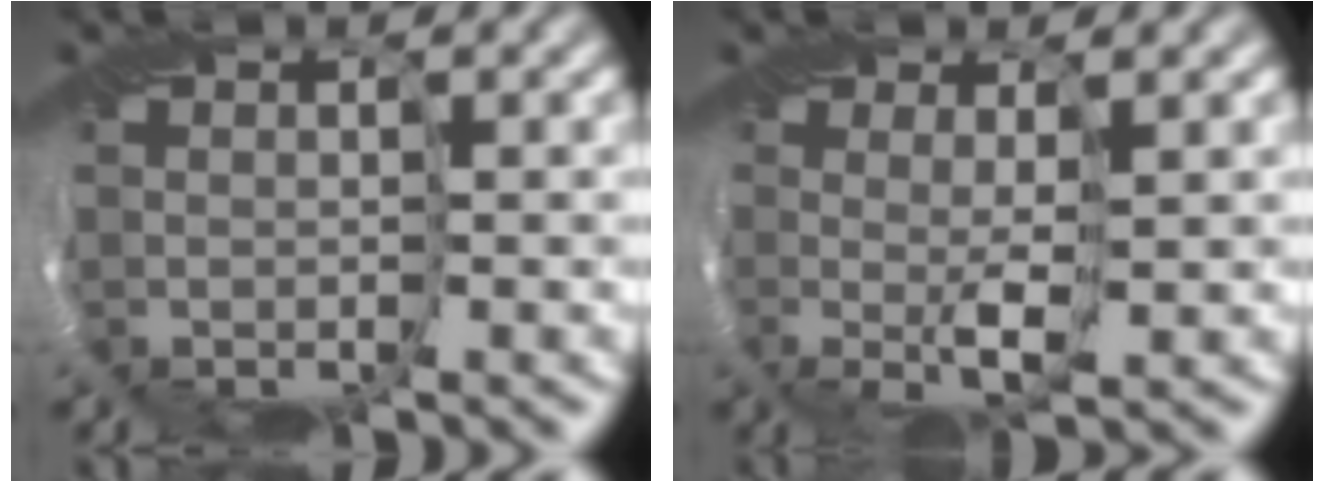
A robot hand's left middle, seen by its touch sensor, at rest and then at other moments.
{"total": 1.6, "force": [0.6, -1.5, 0.3], "torque": [-0.009, -0.006, 0.013]}